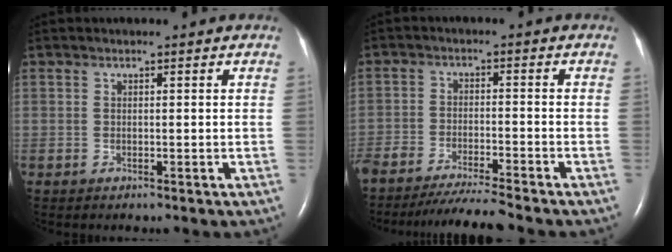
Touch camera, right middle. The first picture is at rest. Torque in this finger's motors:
{"motor_torque": [0.17, -0.16, 0.07, 0.03]}